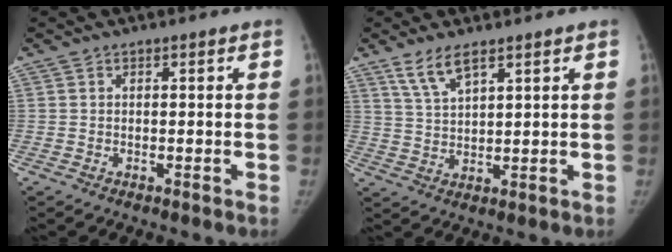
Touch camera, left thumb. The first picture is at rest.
{"total": 5.6, "force": [3.9, 1.7, 3.7], "torque": [-0.072, -0.015, 0.082]}